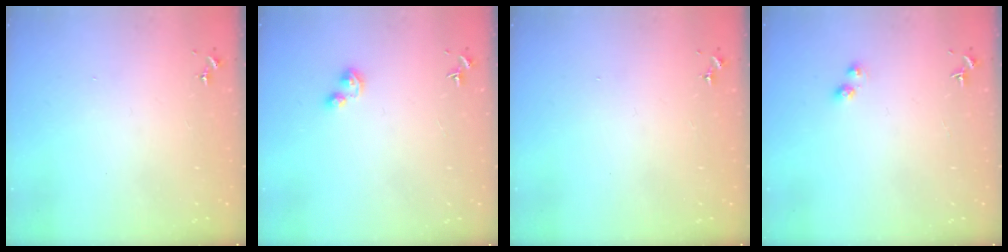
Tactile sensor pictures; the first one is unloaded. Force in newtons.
{"total": 3.6, "press": 3.5, "slide": 0.8}
{"total": 0.0}
{"total": 3.0, "press": 3.0, "slide": 0.4}